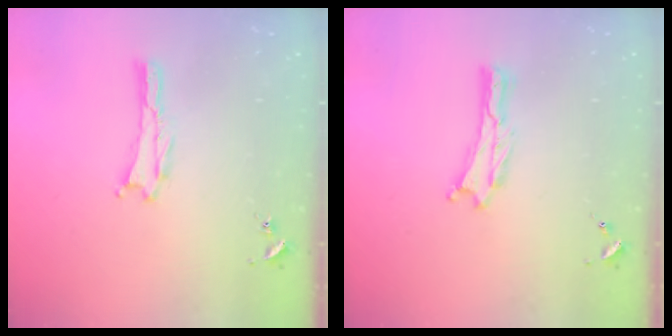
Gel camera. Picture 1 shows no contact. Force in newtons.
{"total": 0.0}